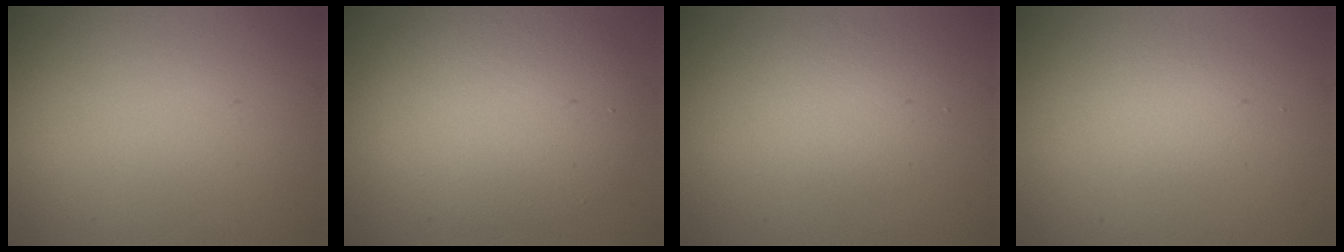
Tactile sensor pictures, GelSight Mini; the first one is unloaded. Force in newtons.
{"total": 6.8, "press": 6.8, "slide": 0.5}
{"total": 2.8, "press": 2.8, "slide": 0.2}
{"total": 1.5, "press": 1.5, "slide": 0.1}